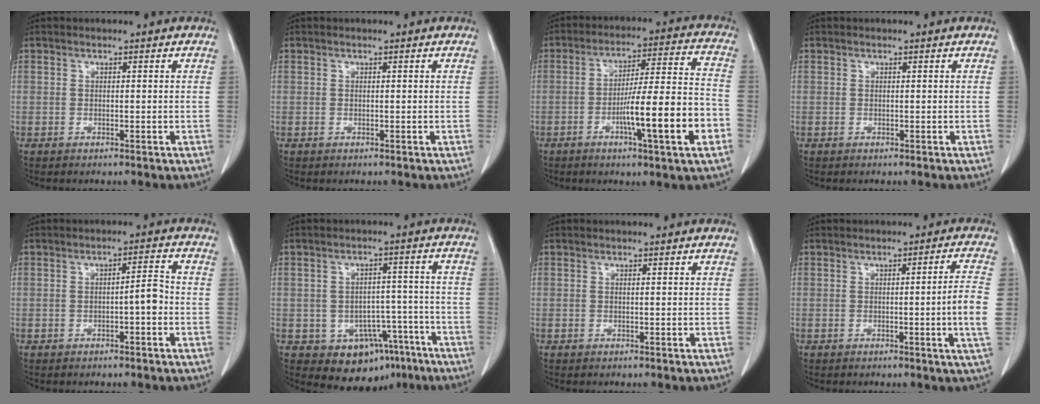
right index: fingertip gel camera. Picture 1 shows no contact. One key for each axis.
{"total": 0.0}
{"total": 14.5, "fx": -5.0, "fy": 0.3, "fz": 13.6, "tx": -0.218, "ty": 0.003, "tz": -0.076}
{"total": 0.0}
{"total": 3.1, "fx": -0.9, "fy": 0.5, "fz": 2.9, "tx": -0.037, "ty": 0.006, "tz": -0.015}
{"total": 9.9, "fx": -5.6, "fy": 7.2, "fz": 3.8, "tx": -0.025, "ty": 0.031, "tz": -0.068}
{"total": 0.0}
{"total": 5.3, "fx": -0.8, "fy": -1.3, "fz": 5.1, "tx": -0.067, "ty": -0.007, "tz": -0.014}